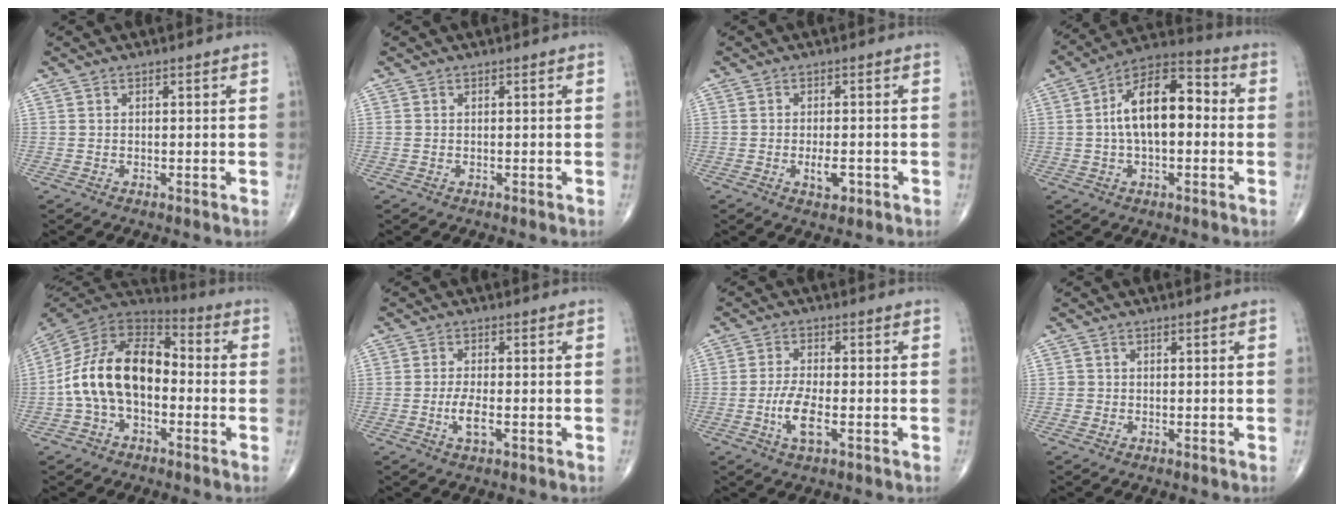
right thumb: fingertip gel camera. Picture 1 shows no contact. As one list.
[{"total": 0.0}, {"total": 3.4, "force": [-1.2, 1.6, 2.8], "torque": [-0.042, 0.000, -0.016]}, {"total": 14.5, "force": [0.6, 7.5, 12.4], "torque": [-0.191, 0.040, -0.005]}, {"total": 17.4, "force": [-2.3, 10.7, 13.5], "torque": [-0.236, 0.048, -0.052]}, {"total": 3.9, "force": [-1.1, 1.4, 3.5], "torque": [-0.070, -0.001, -0.021]}, {"total": 5.9, "force": [-1.8, 2.1, 5.3], "torque": [-0.109, 0.003, -0.035]}, {"total": 0.8, "force": [-0.2, 0.8, 0.0], "torque": [0.003, 0.005, -0.005]}]